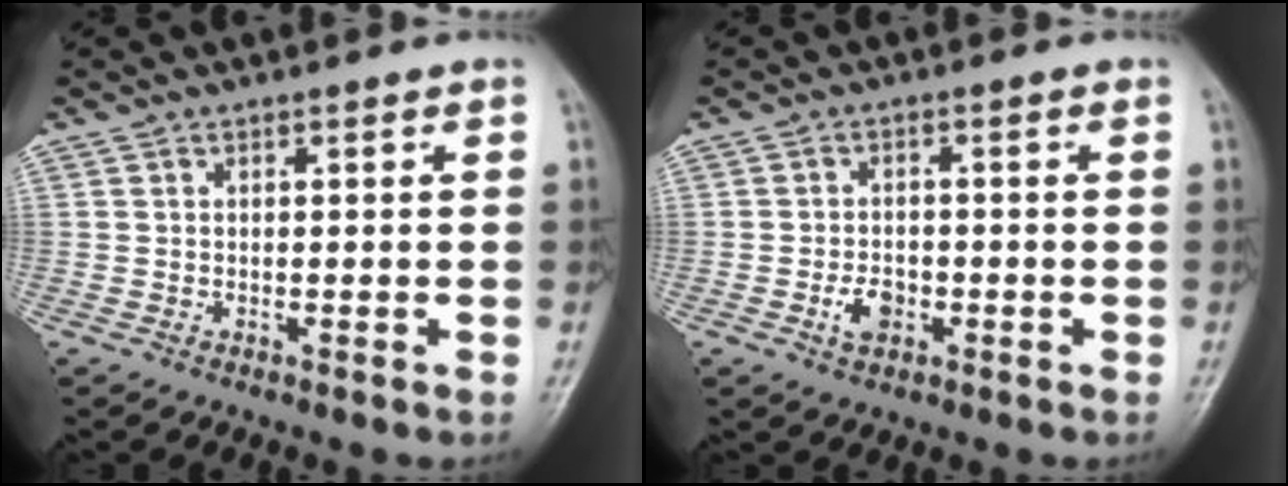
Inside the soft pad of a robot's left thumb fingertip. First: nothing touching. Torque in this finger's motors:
{"motor_torque": [0.10, 1.02, 0.55, 0.35, 0.01]}